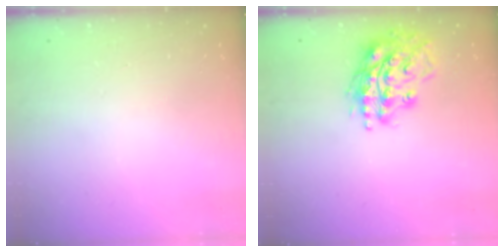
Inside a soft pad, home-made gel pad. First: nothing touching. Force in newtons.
{"total": 18.0, "press": 17.8, "slide": 2.5}